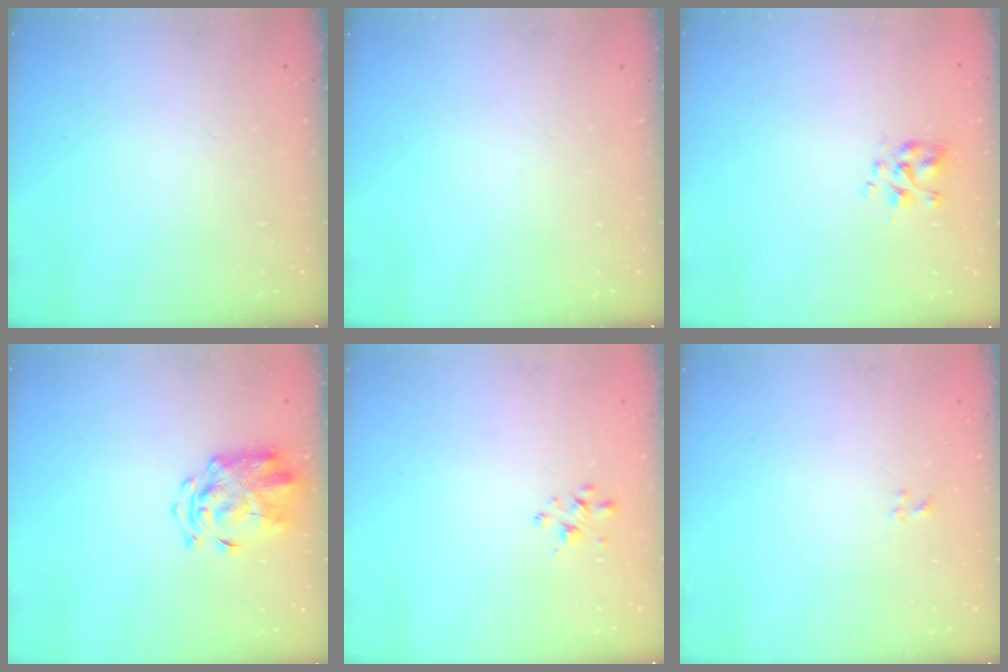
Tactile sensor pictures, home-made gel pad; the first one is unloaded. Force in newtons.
{"total": 0.0}
{"total": 2.9, "press": 2.7, "slide": 1.1}
{"total": 3.3, "press": 3.2, "slide": 0.8}
{"total": 2.0, "press": 2.0, "slide": 0.4}
{"total": 1.1, "press": 0.9, "slide": 0.6}